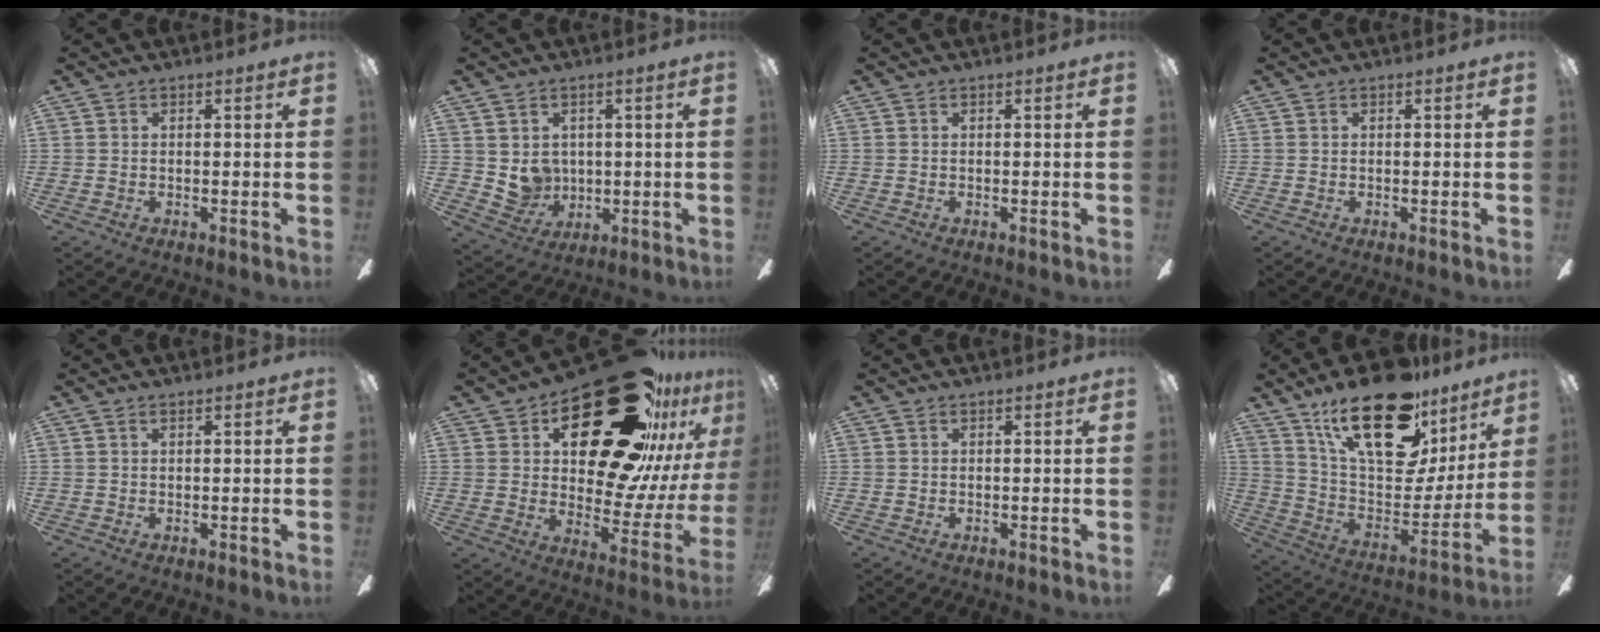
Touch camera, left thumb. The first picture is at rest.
{"total": 6.2, "force": [2.3, 5.5, 1.5], "torque": [-0.032, -0.013, 0.049]}
{"total": 0.0}
{"total": 0.0}
{"total": 0.8, "force": [0.4, 0.2, 0.7], "torque": [-0.017, 0.002, 0.007]}
{"total": 34.1, "force": [19.5, 16.0, 23.0], "torque": [-0.300, -0.124, 0.351]}
{"total": 0.0}
{"total": 27.3, "force": [16.6, 12.3, 17.9], "torque": [-0.288, -0.094, 0.290]}